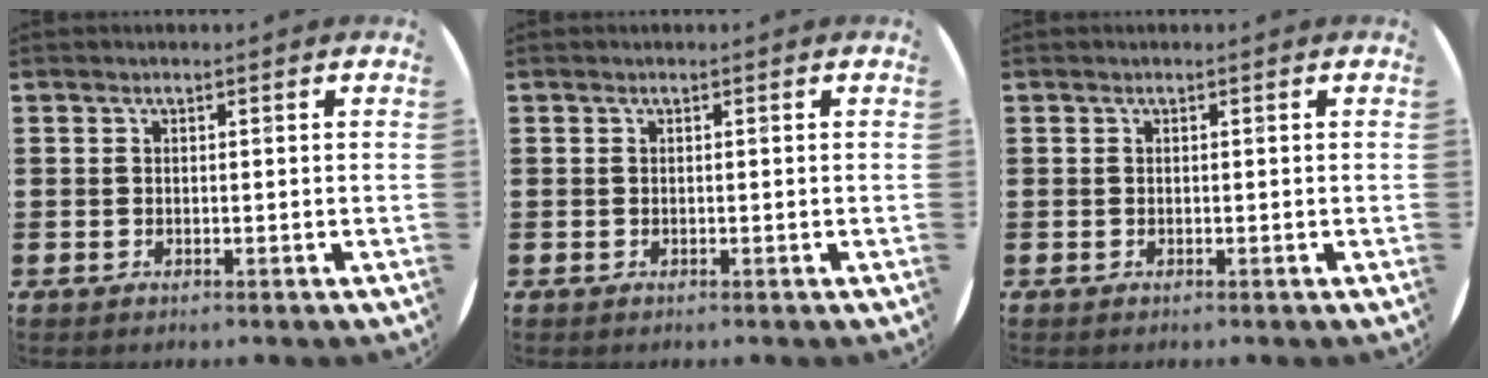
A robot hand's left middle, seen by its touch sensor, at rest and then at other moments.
{"total": 0.0}
{"total": 0.0}